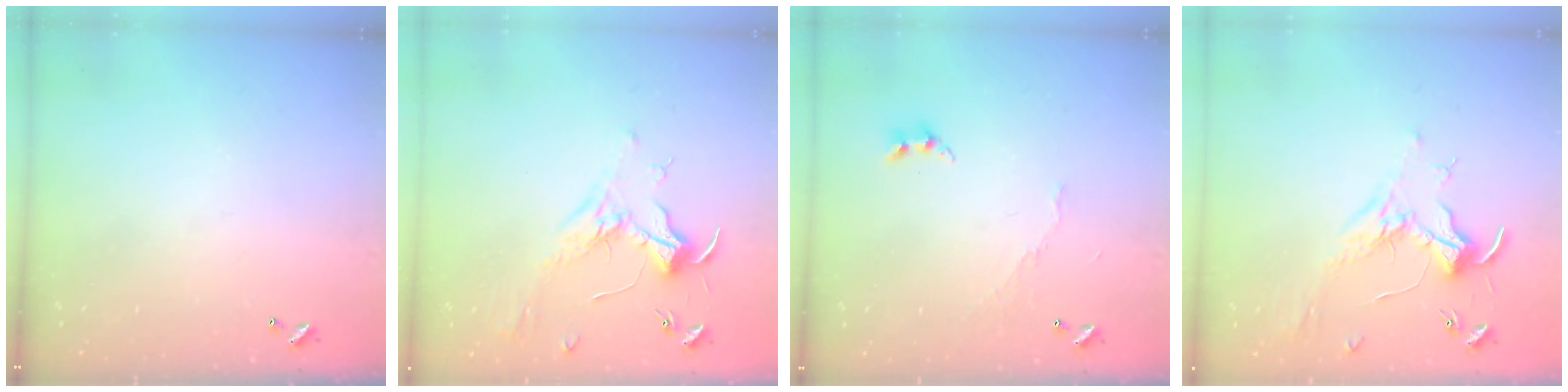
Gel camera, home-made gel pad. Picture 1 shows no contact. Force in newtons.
{"total": 1.9, "press": 1.7, "slide": 0.8}
{"total": 5.6, "press": 5.6, "slide": 0.4}
{"total": 1.7, "press": 1.5, "slide": 0.9}